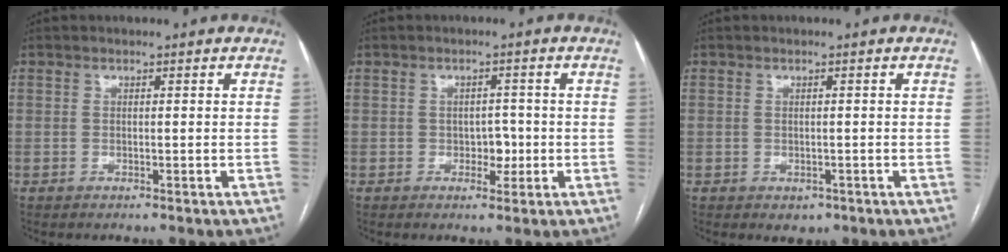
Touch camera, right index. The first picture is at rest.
{"total": 2.6, "force": [-0.6, 1.7, 1.8], "torque": [-0.016, 0.005, -0.007]}
{"total": 1.6, "force": [-0.8, 1.1, 0.8], "torque": [-0.005, 0.001, -0.001]}